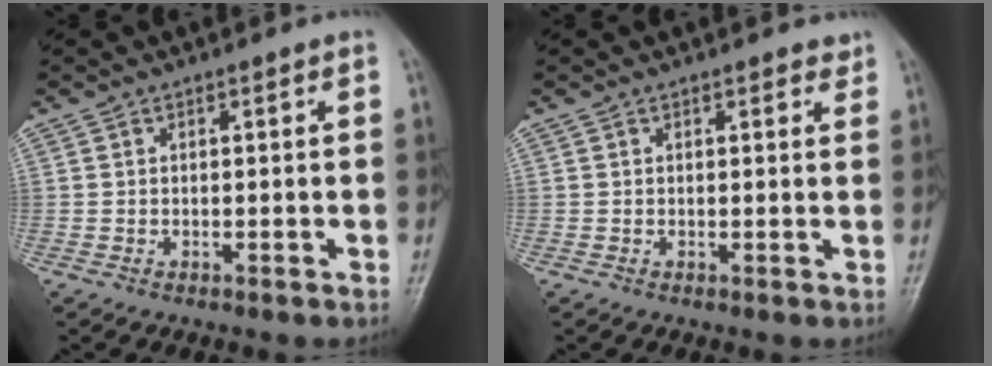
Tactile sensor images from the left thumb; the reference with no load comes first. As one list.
[{"total": 1.5, "force": [1.2, 0.7, 0.4], "torque": [0.008, -0.005, 0.010]}]